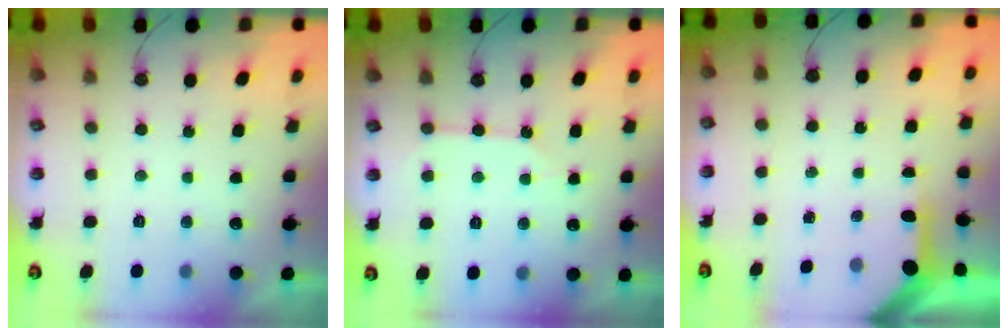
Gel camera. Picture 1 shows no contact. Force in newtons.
{"total": 2.1, "press": 2.1, "slide": 0.3}
{"total": 4.9, "press": 4.9, "slide": 0.4}